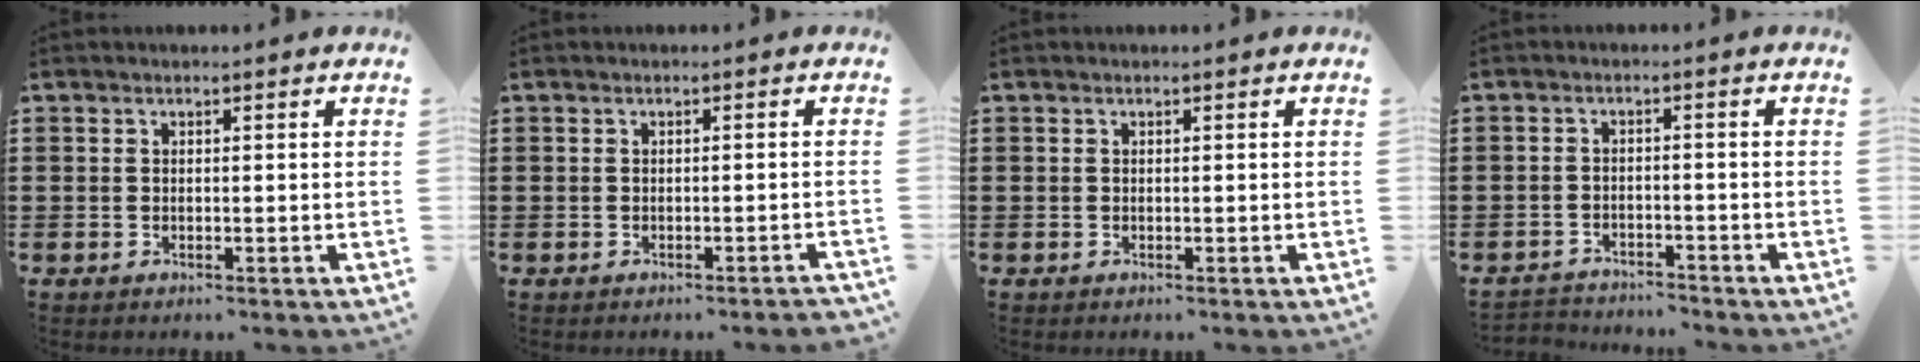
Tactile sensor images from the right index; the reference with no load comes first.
{"total": 0.8, "force": [-0.7, -0.1, 0.5], "torque": [-0.009, -0.004, -0.012]}
{"total": 0.0}
{"total": 2.8, "force": [-2.8, 0.4, -0.4], "torque": [-0.003, 0.000, -0.064]}